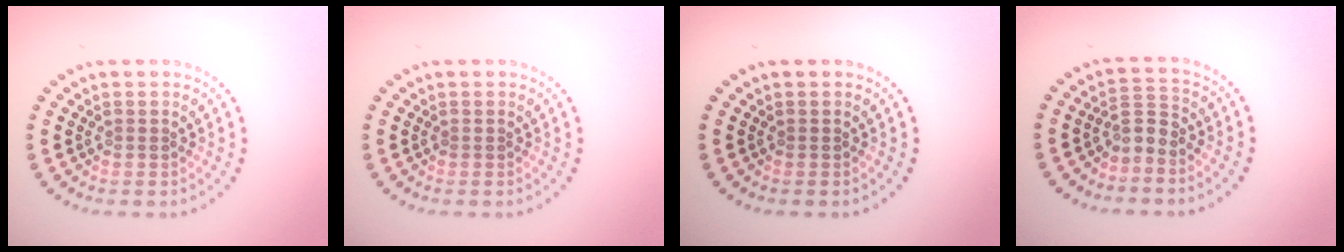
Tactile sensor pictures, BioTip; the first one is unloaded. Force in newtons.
{"total": 0.0}
{"total": 0.0}
{"total": 1.9, "press": 1.4, "slide": 1.4}